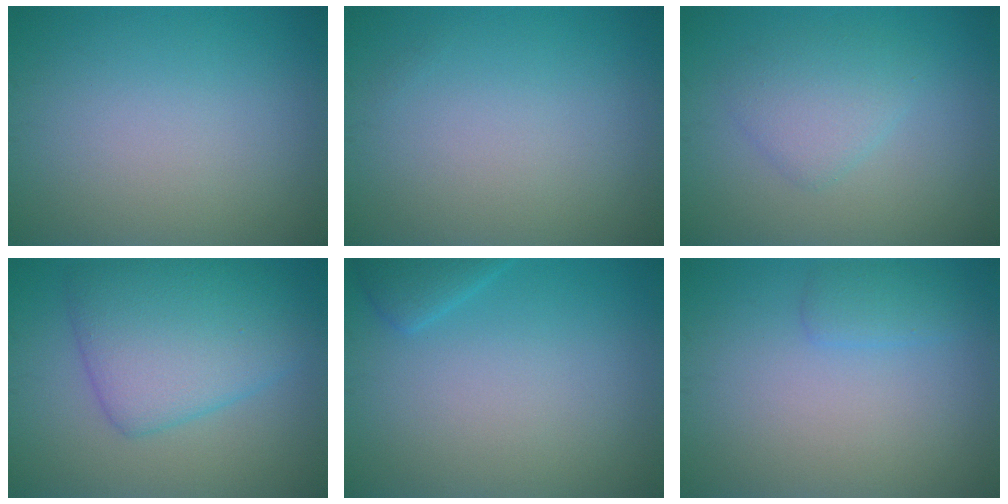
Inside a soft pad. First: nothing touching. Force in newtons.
{"total": 0.0}
{"total": 2.7, "press": 2.7, "slide": 0.0}
{"total": 6.9, "press": 6.9, "slide": 0.2}
{"total": 1.6, "press": 1.6, "slide": 0.2}
{"total": 1.5, "press": 1.5, "slide": 0.1}